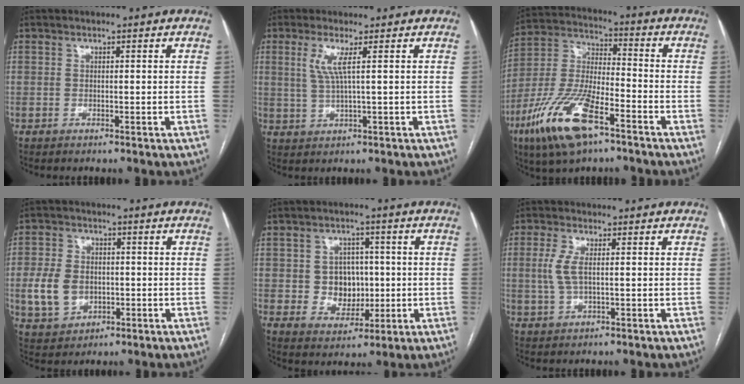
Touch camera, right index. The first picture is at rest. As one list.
[{"total": 3.8, "force": [1.3, -0.3, 3.6], "torque": [-0.082, 0.000, 0.028]}, {"total": 16.2, "force": [-8.9, 4.9, 12.6], "torque": [-0.271, -0.012, -0.162]}, {"total": 8.9, "force": [-1.1, 6.9, 5.4], "torque": [-0.117, 0.017, -0.010]}, {"total": 7.1, "force": [0.1, 6.1, 3.6], "torque": [-0.054, 0.015, 0.011]}, {"total": 3.9, "force": [0.4, 1.3, 3.7], "torque": [-0.093, 0.001, 0.010]}]